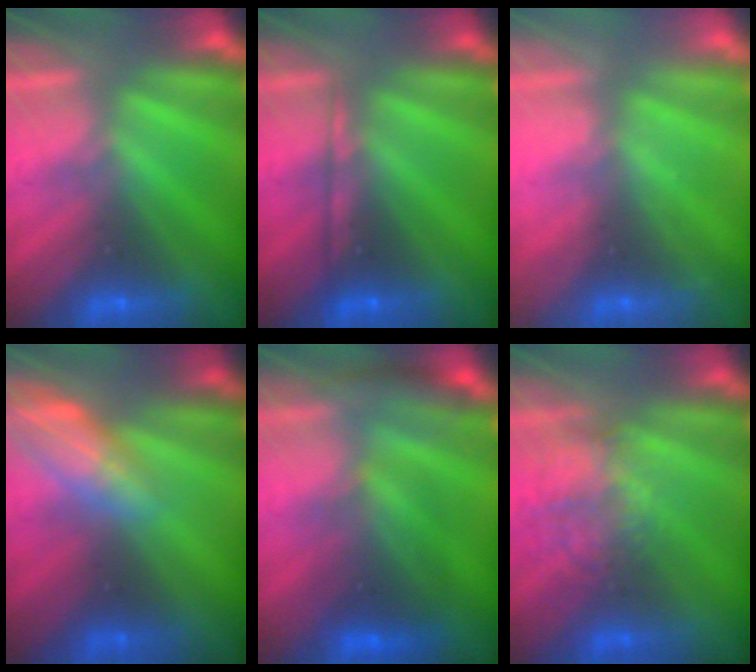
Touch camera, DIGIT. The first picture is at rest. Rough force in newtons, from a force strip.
{"total": 2.1}
{"total": 2.1}
{"total": 2.6}
{"total": 2.8}
{"total": 2.1}